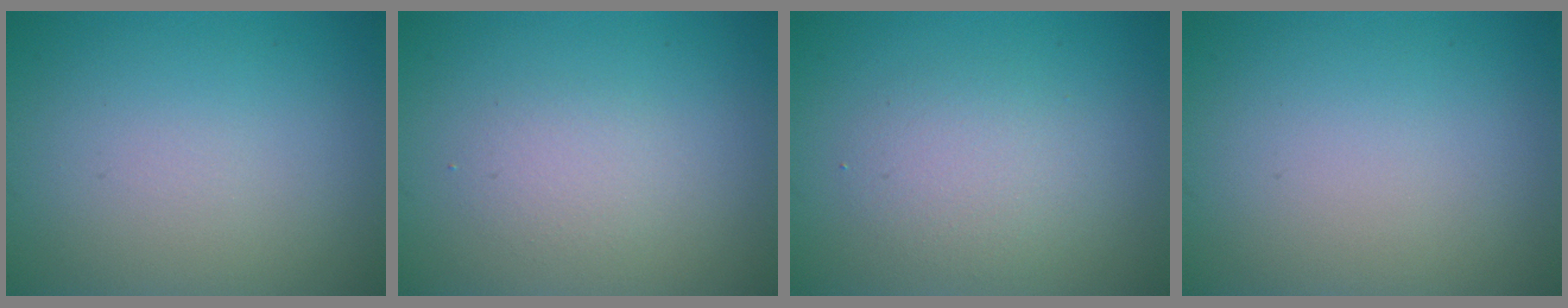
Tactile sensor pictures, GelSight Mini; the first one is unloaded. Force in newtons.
{"total": 1.5, "press": 1.5, "slide": 0.2}
{"total": 2.6, "press": 2.6, "slide": 0.2}
{"total": 0.0}